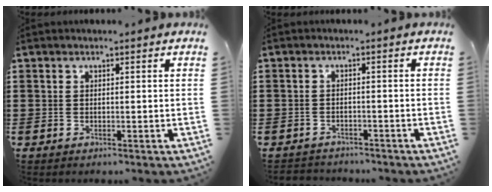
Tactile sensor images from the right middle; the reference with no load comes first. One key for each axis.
{"total": 2.0, "fx": -1.9, "fy": 0.6, "fz": -0.4, "tx": 0.000, "ty": 0.002, "tz": -0.044}